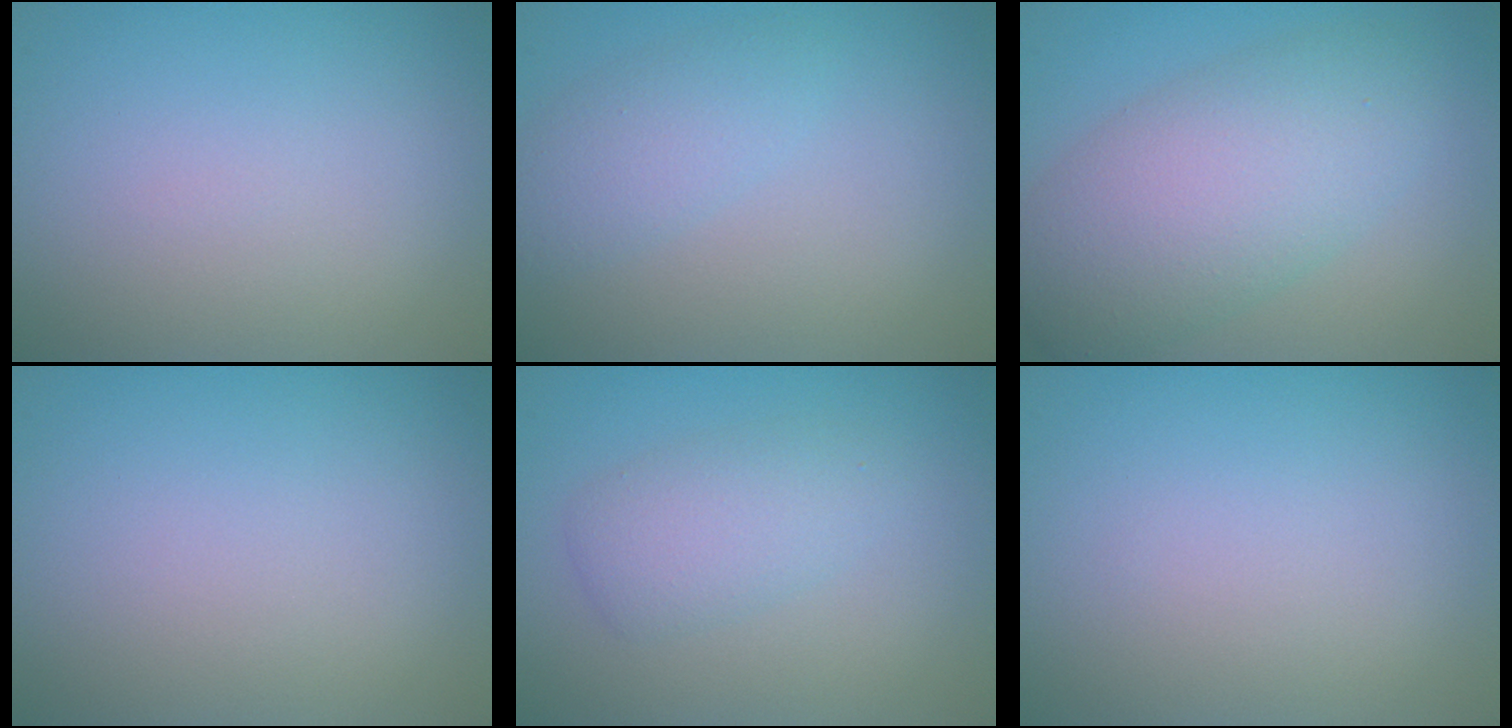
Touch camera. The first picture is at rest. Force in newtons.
{"total": 2.5, "press": 2.5, "slide": 0.0}
{"total": 7.5, "press": 7.5, "slide": 0.1}
{"total": 0.0}
{"total": 2.9, "press": 2.9, "slide": 0.0}
{"total": 0.0}